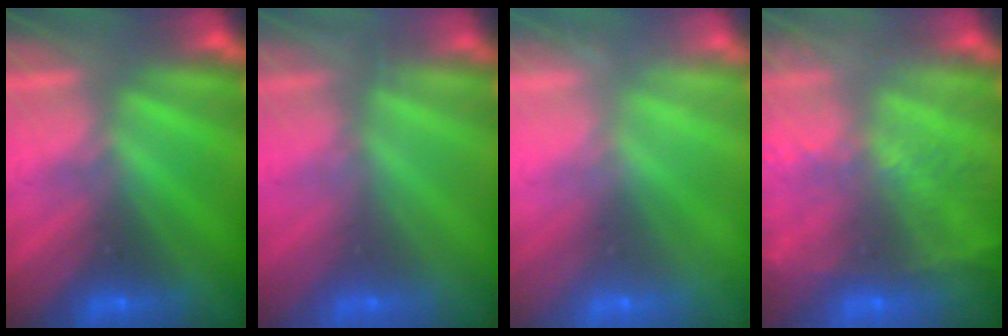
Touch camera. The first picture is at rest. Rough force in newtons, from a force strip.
{"total": 2.4}
{"total": 2.4}
{"total": 6.9}